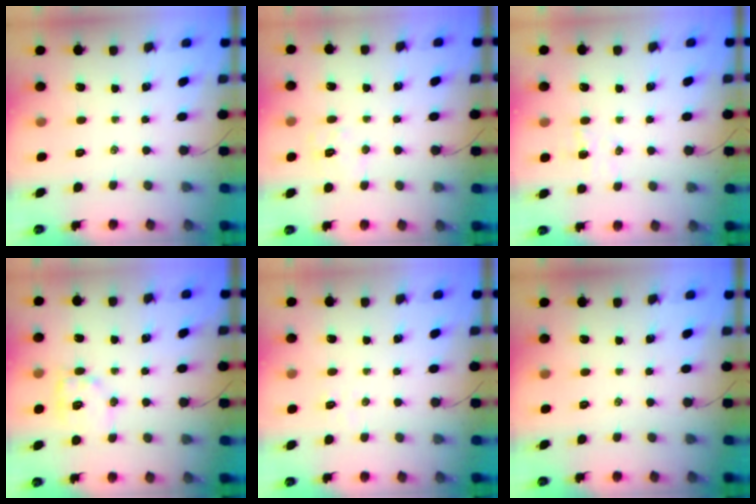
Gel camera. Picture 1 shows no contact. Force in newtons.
{"total": 6.5, "press": 6.4, "slide": 1.0}
{"total": 4.3, "press": 4.2, "slide": 1.0}
{"total": 10.8, "press": 10.8, "slide": 0.7}
{"total": 3.9, "press": 3.8, "slide": 0.9}
{"total": 0.0}